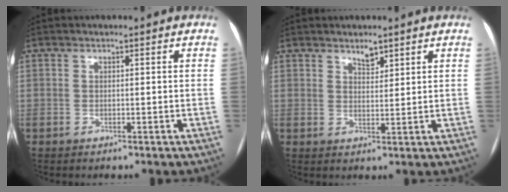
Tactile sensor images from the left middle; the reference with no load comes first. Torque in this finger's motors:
{"motor_torque": [0.20, -0.17, 0.00, -0.01]}